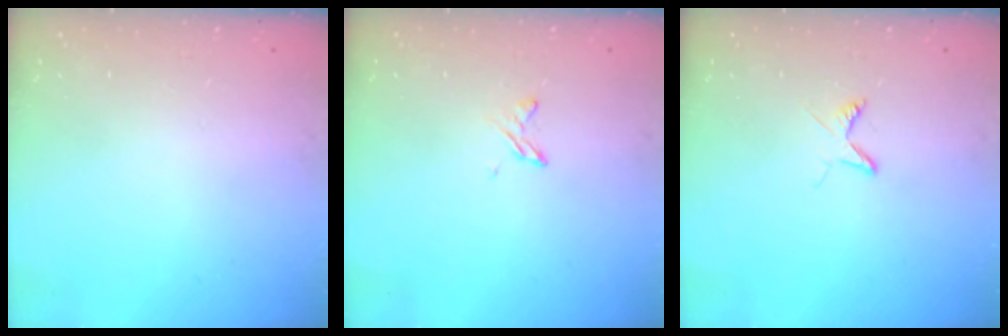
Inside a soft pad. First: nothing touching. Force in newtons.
{"total": 4.0, "press": 4.0, "slide": 0.5}
{"total": 3.8, "press": 3.8, "slide": 0.4}